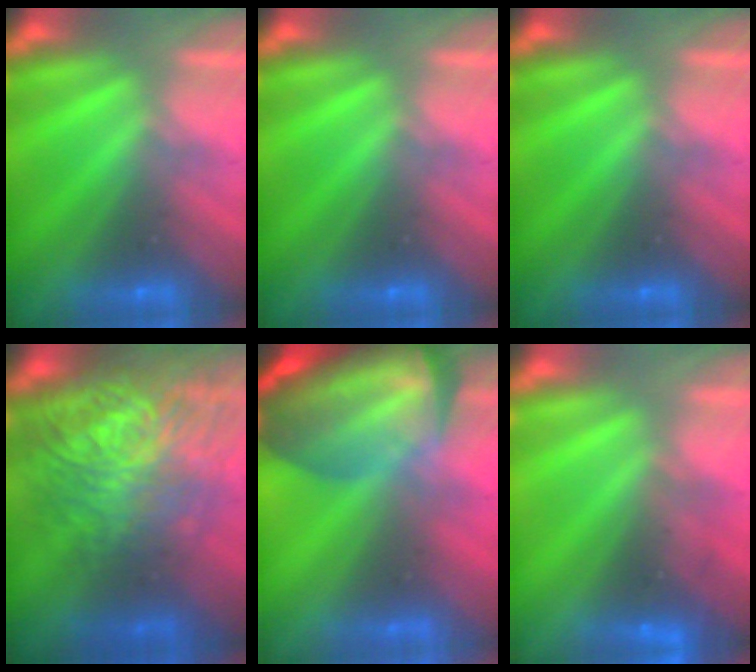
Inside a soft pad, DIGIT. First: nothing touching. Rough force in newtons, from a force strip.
{"total": 0.0}
{"total": 0.0}
{"total": 7.9}
{"total": 7.2}
{"total": 2.3}